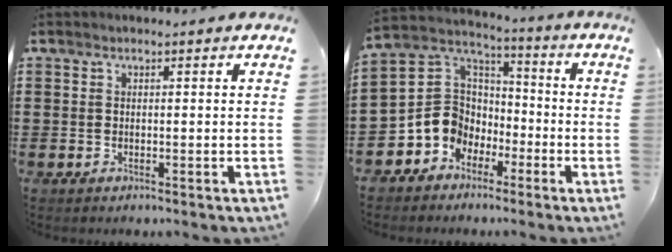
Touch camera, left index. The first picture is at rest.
{"total": 7.8, "force": [-3.0, 6.8, 2.2], "torque": [-0.084, -0.001, -0.062]}